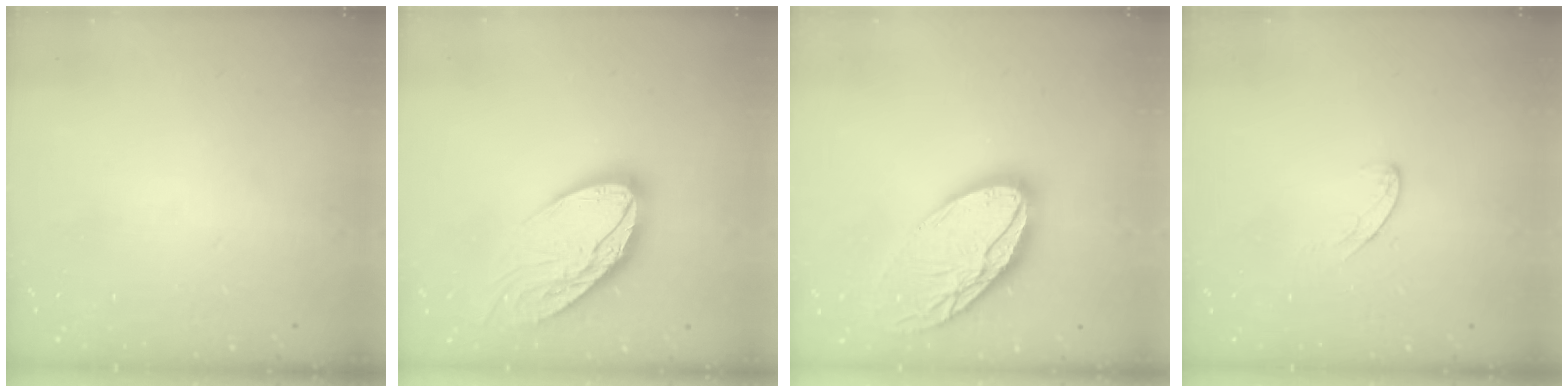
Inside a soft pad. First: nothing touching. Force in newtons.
{"total": 16.7, "press": 16.7, "slide": 1.2}
{"total": 16.8, "press": 16.7, "slide": 1.9}
{"total": 5.4, "press": 5.4, "slide": 0.4}